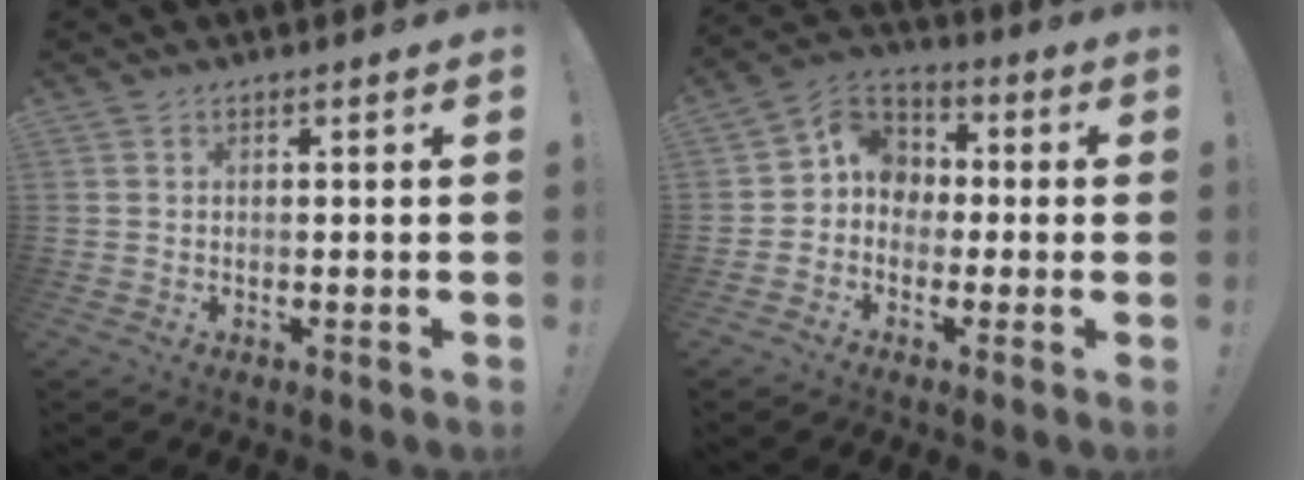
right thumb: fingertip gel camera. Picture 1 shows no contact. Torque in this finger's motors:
{"motor_torque": [1.47, 0.67, 0.64, -0.66, 0.00]}